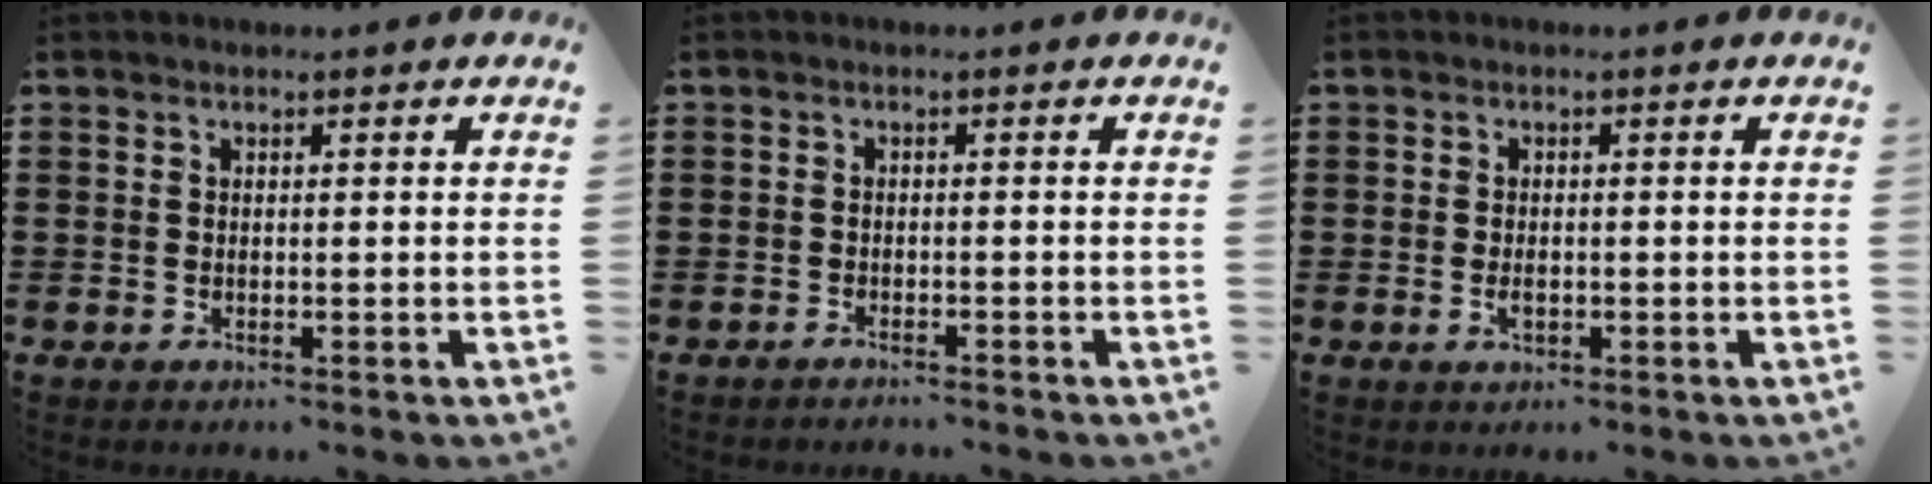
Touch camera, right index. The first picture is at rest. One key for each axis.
{"total": 1.4, "fx": -1.3, "fy": -0.2, "fz": 0.0, "tx": -0.003, "ty": -0.001, "tz": -0.027}
{"total": 1.7, "fx": -0.3, "fy": 0.9, "fz": 1.5, "tx": -0.027, "ty": 0.000, "tz": -0.005}